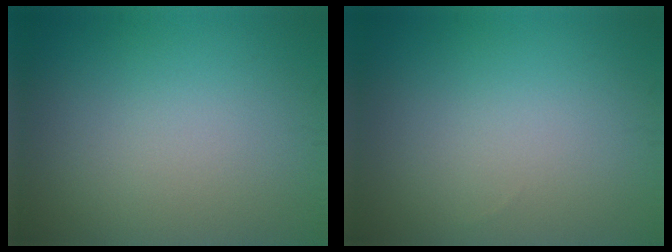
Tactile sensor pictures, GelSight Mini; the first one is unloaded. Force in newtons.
{"total": 0.0}